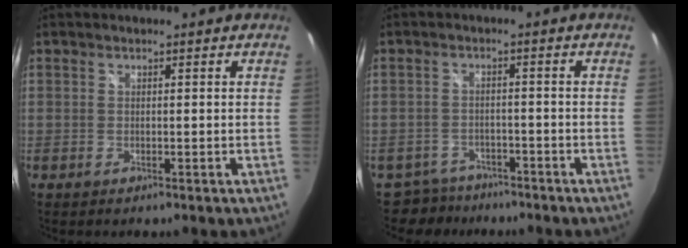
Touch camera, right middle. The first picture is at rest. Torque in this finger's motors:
{"motor_torque": [-0.22, -0.34, -0.13, -0.04]}